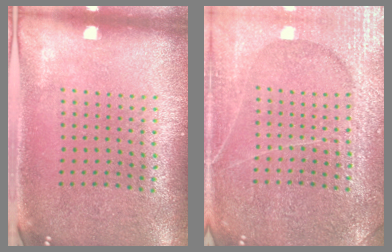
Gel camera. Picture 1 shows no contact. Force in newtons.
{"total": 6.1, "press": 6.0, "slide": 0.9}